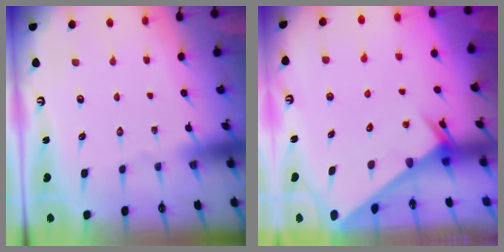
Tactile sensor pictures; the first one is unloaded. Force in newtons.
{"total": 2.4, "press": 2.4, "slide": 0.0}